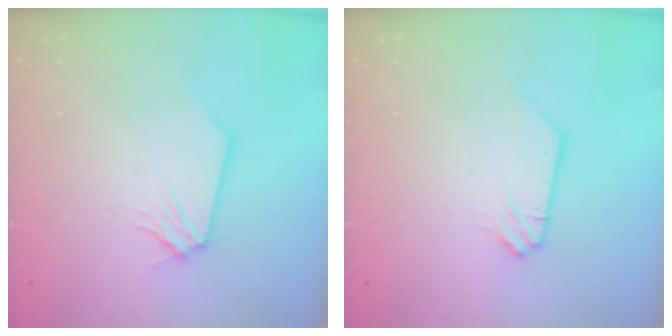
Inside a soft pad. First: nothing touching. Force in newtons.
{"total": 0.0}